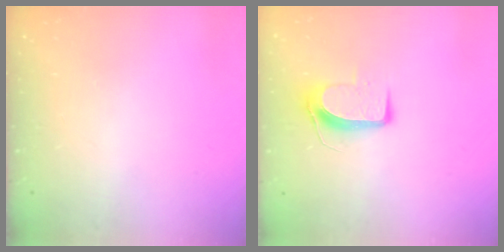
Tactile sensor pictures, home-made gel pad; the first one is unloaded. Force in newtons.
{"total": 9.5, "press": 9.5, "slide": 0.3}